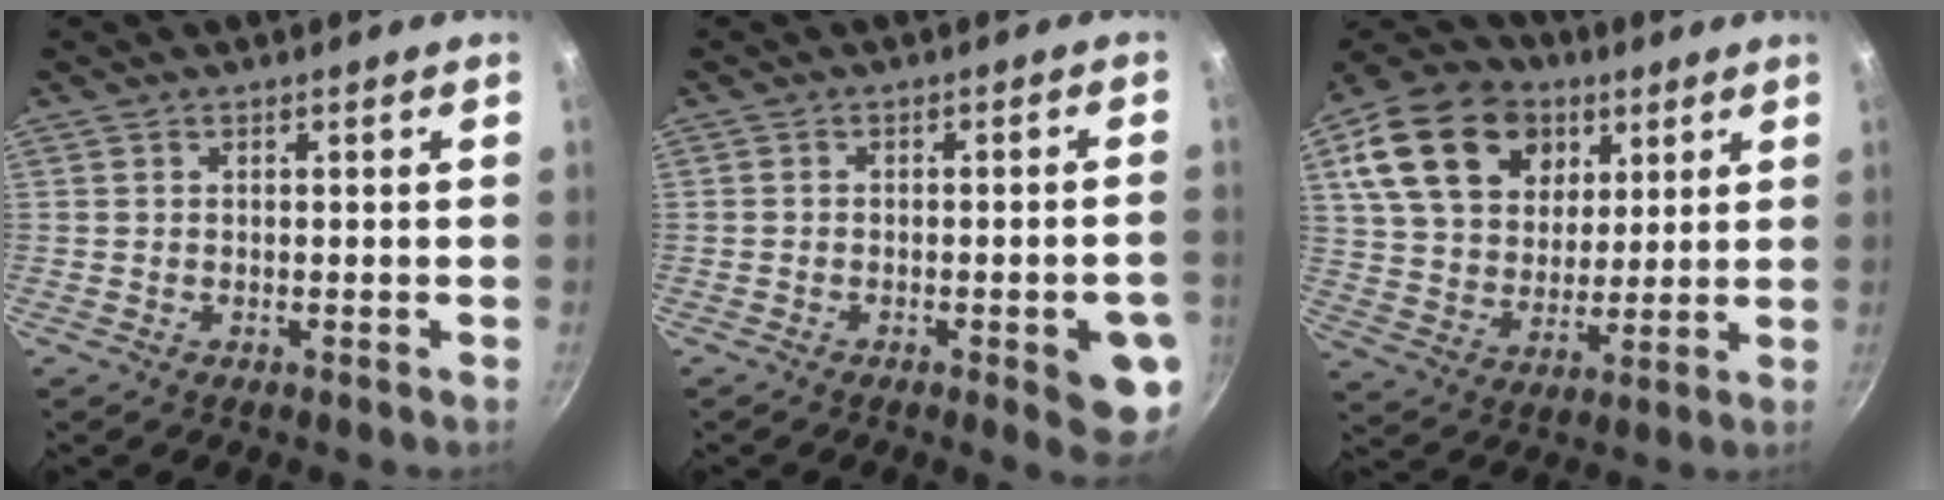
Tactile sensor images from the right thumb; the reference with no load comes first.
{"total": 8.7, "force": [-2.9, 2.4, 7.9], "torque": [-0.073, 0.010, -0.034]}
{"total": 22.0, "force": [8.9, 15.9, 12.3], "torque": [-0.199, -0.011, 0.159]}